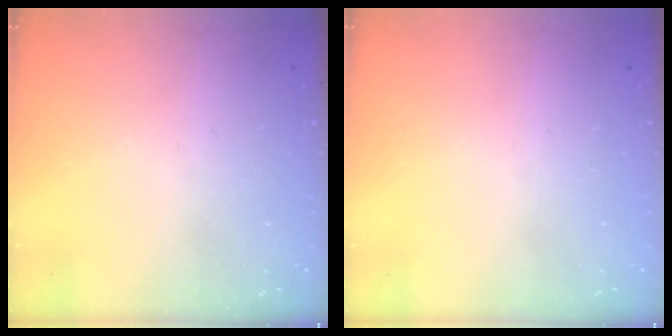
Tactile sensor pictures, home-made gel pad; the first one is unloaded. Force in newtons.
{"total": 0.0}